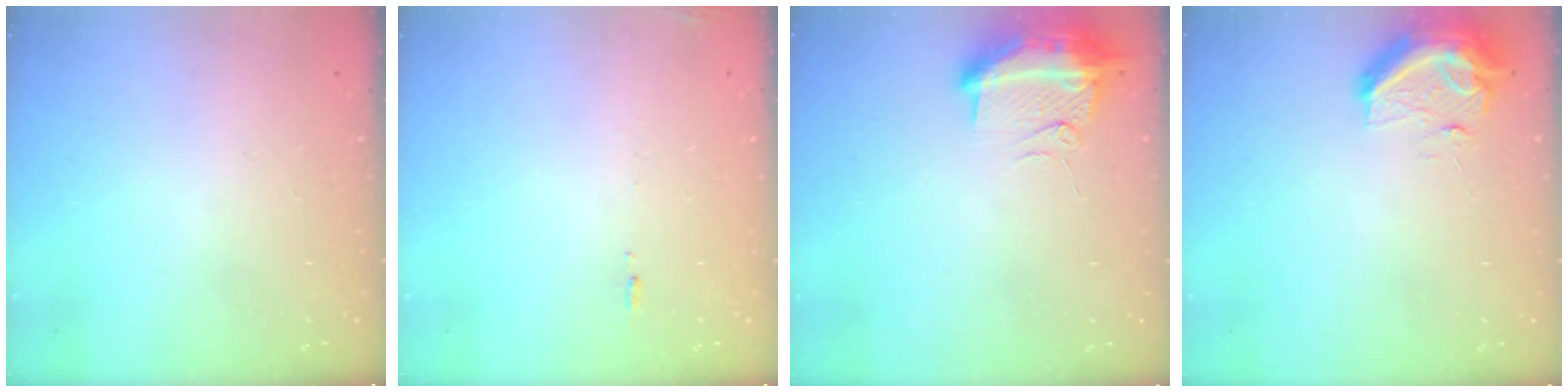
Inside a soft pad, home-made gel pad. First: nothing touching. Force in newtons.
{"total": 6.6, "press": 6.3, "slide": 1.9}
{"total": 16.8, "press": 12.1, "slide": 11.7}
{"total": 15.4, "press": 11.8, "slide": 9.9}